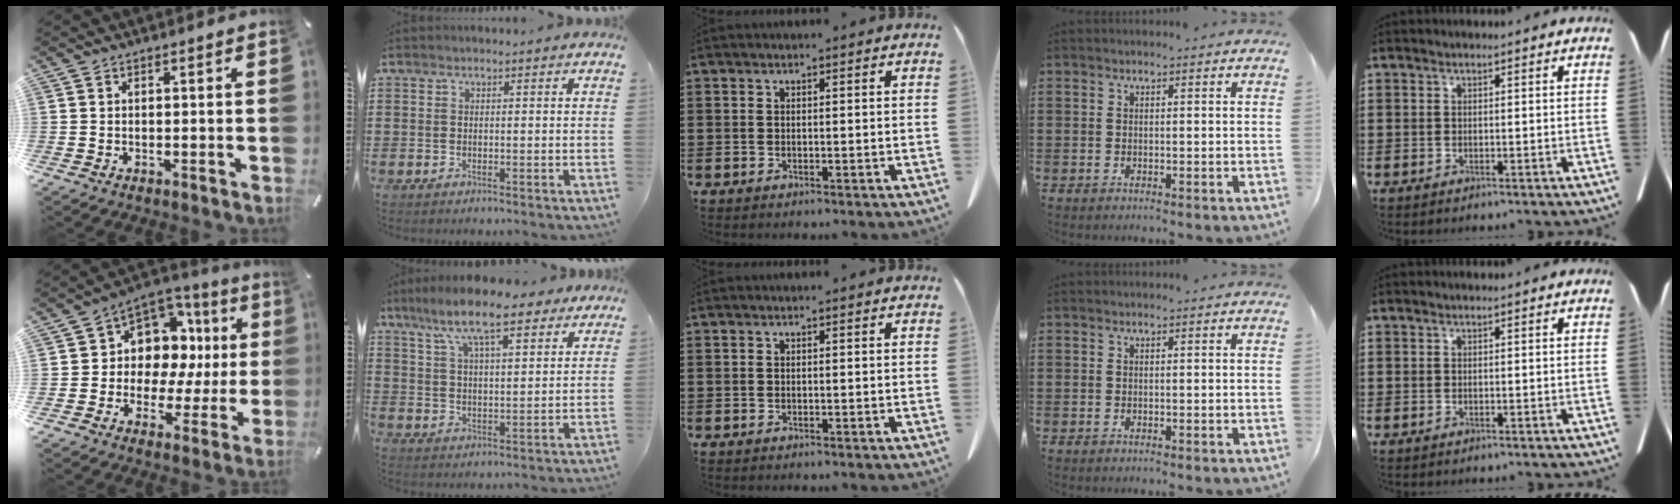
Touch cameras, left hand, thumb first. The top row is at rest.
{"thumb": {"total": 10.6, "force": [3.1, 9.4, 3.8], "torque": [-0.058, -0.041, 0.064]}, "index": {"total": 11.0, "force": [8.3, 2.6, 6.8], "torque": [-0.146, -0.016, 0.145]}}